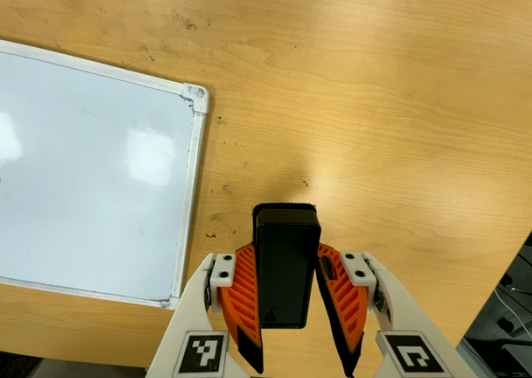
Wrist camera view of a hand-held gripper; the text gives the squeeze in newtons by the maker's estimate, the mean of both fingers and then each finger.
{"total": 5.0, "left": 4.4, "right": 5.6}